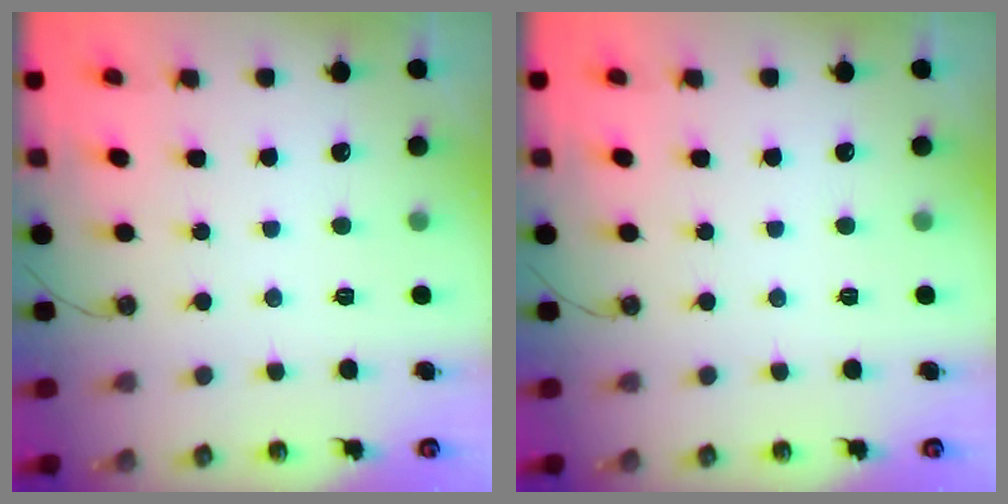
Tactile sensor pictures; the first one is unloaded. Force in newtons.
{"total": 0.0}